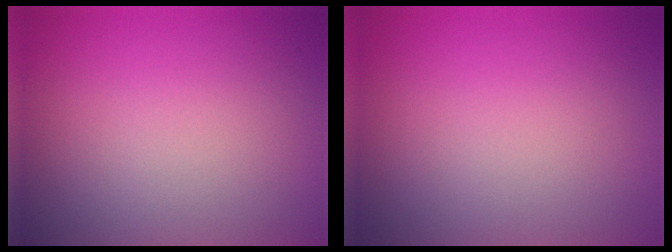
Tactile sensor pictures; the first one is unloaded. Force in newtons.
{"total": 0.0}